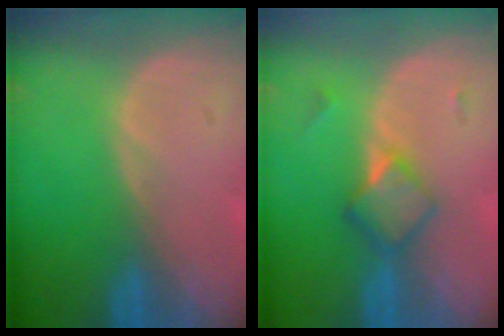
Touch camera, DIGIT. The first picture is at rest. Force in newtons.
{"total": 4.7, "press": 4.2, "slide": 2.0}